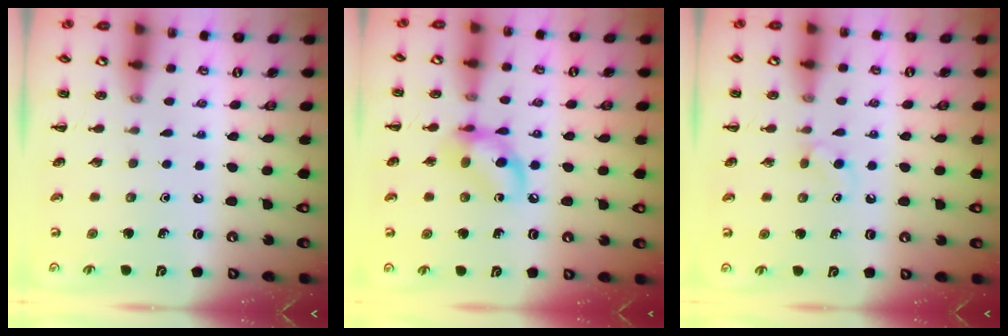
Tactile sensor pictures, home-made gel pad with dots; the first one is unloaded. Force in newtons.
{"total": 10.8, "press": 10.7, "slide": 1.8}
{"total": 2.6, "press": 2.3, "slide": 1.2}